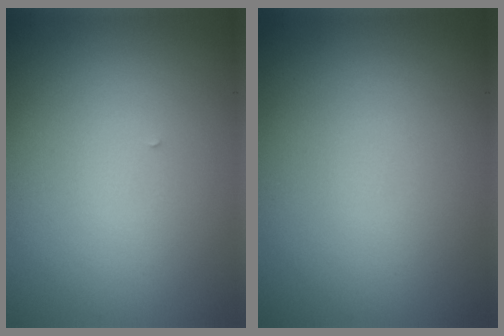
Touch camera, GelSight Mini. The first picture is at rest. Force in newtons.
{"total": 0.0}